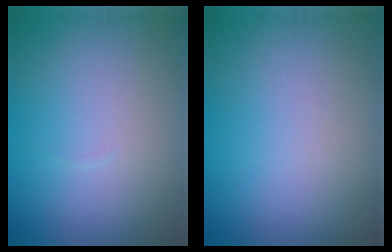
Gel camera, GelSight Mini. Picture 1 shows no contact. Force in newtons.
{"total": 0.0}